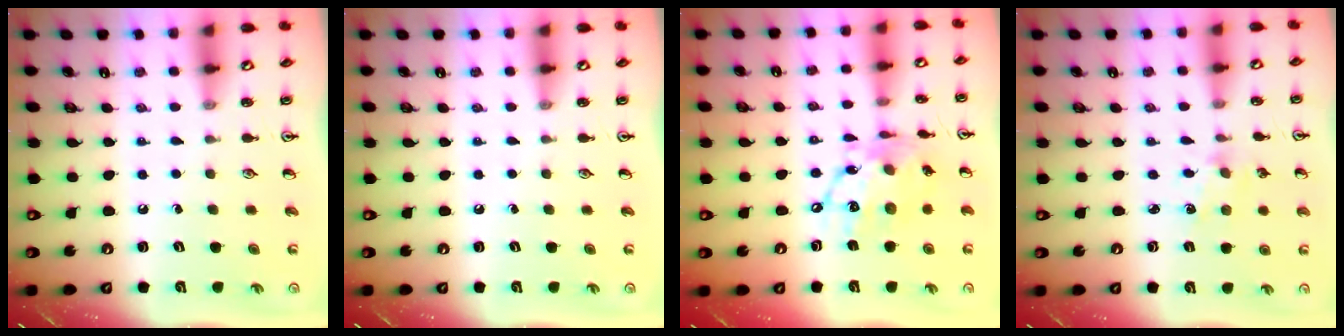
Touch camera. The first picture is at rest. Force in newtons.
{"total": 0.0}
{"total": 15.2, "press": 15.2, "slide": 1.1}
{"total": 1.8, "press": 1.8, "slide": 0.3}